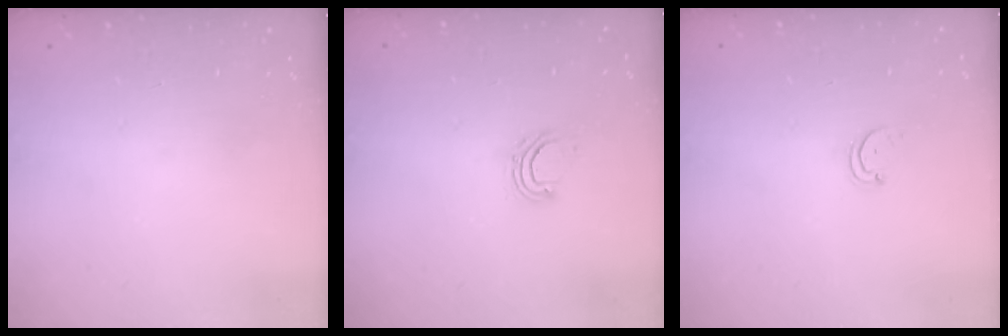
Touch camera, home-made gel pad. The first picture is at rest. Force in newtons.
{"total": 4.5, "press": 4.5, "slide": 0.2}
{"total": 1.5, "press": 1.5, "slide": 0.3}